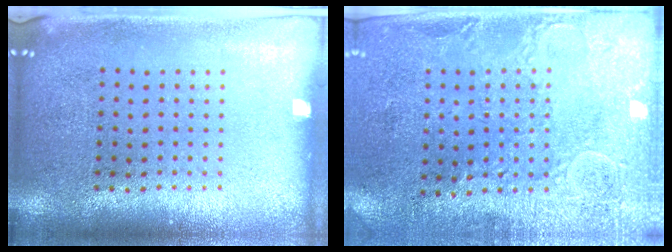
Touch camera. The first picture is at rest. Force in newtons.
{"total": 2.7, "press": 2.4, "slide": 1.2}